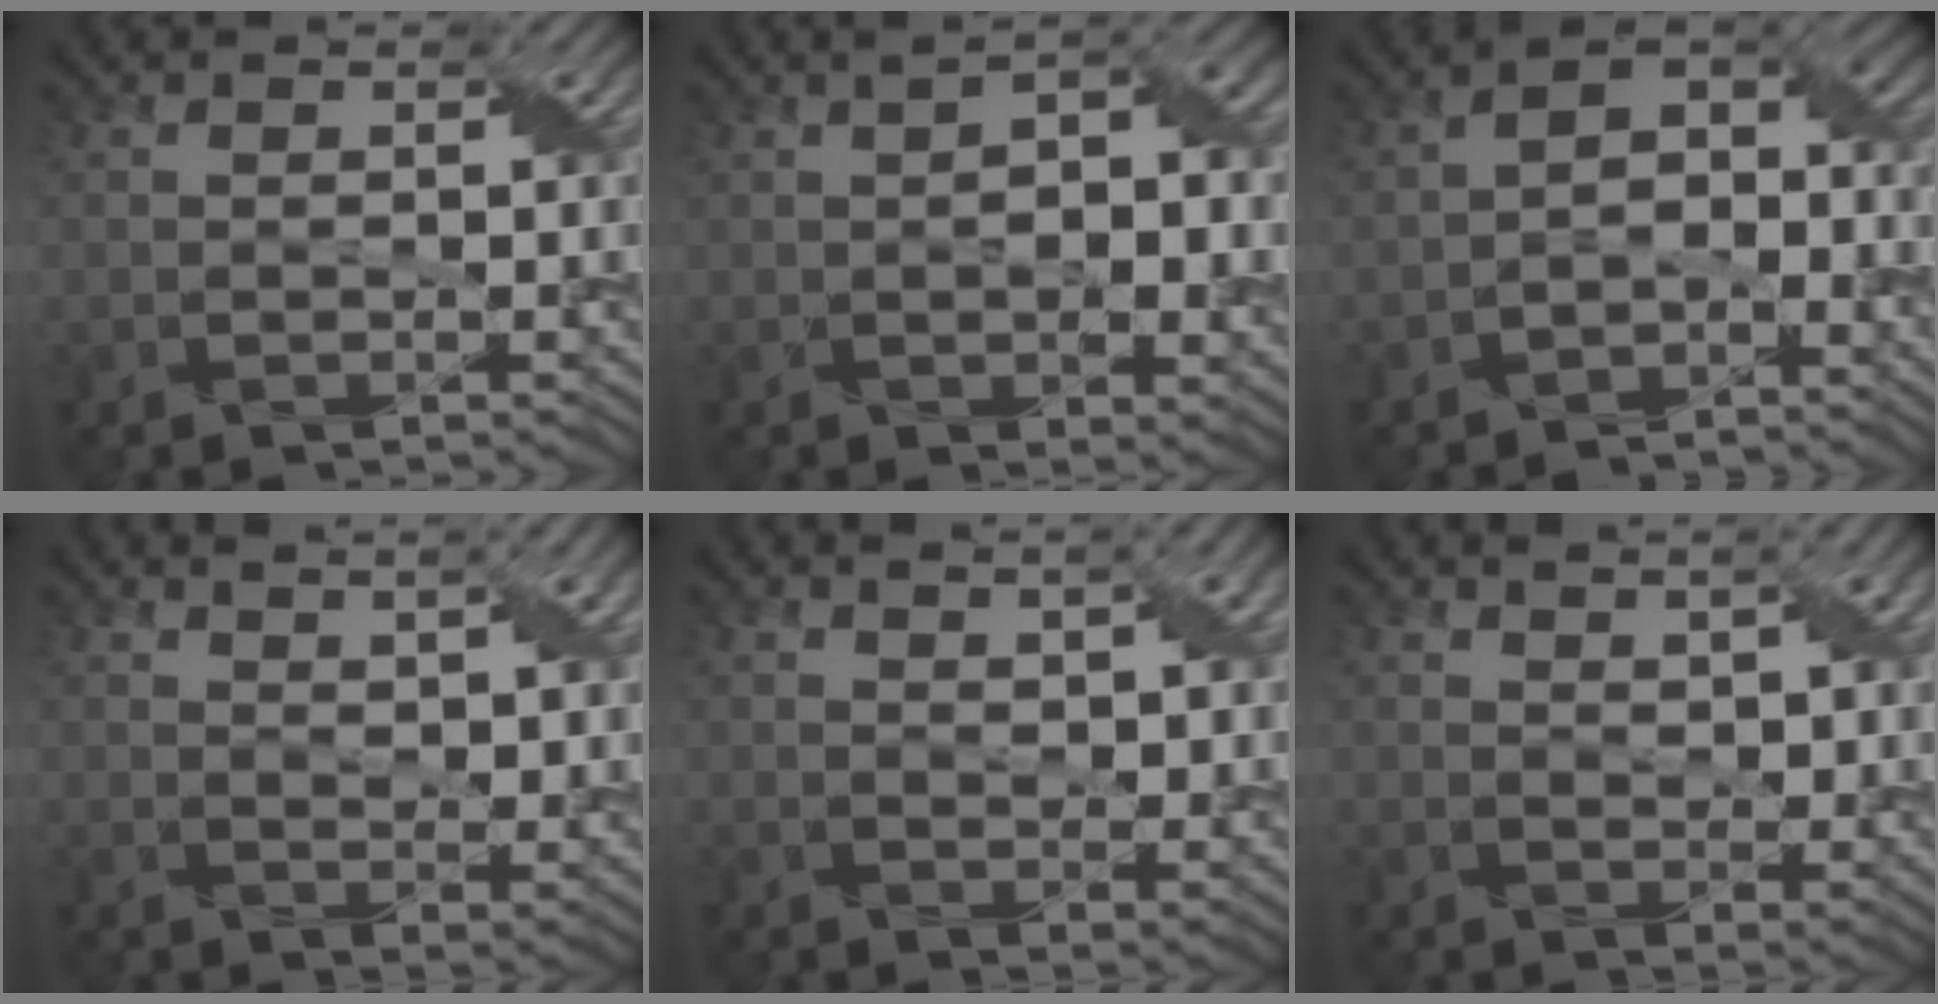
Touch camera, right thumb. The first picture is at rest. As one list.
[{"total": 6.6, "force": [0.3, 3.2, 5.8], "torque": [-0.087, -0.001, 0.011]}, {"total": 5.7, "force": [-2.8, 2.9, 4.0], "torque": [-0.055, 0.007, -0.061]}, {"total": 4.7, "force": [3.1, 1.7, 3.0], "torque": [-0.056, -0.005, 0.061]}, {"total": 3.8, "force": [2.2, 1.7, 2.6], "torque": [-0.052, -0.002, 0.044]}, {"total": 4.0, "force": [2.7, 1.6, 2.5], "torque": [-0.050, -0.004, 0.054]}]